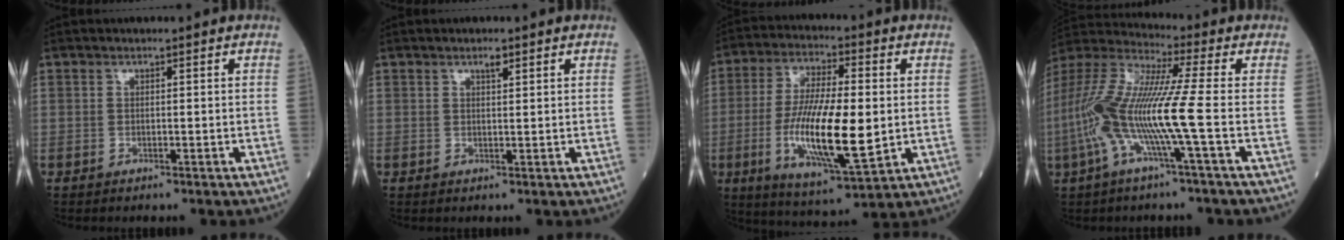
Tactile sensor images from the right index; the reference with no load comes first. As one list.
[{"total": 1.7, "force": [1.0, 0.6, 1.2], "torque": [-0.028, 0.000, 0.020]}, {"total": 16.9, "force": [-1.9, 4.1, 16.3], "torque": [-0.319, -0.018, -0.030]}, {"total": 16.0, "force": [-3.3, 0.4, 15.7], "torque": [-0.341, 0.002, -0.079]}]